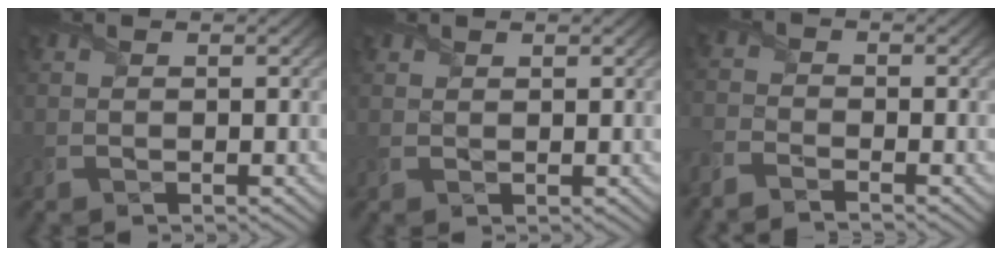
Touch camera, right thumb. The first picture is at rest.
{"total": 0.8, "force": [0.8, 0.2, 0.0], "torque": [0.000, 0.000, 0.018]}
{"total": 3.2, "force": [-3.0, 0.5, 1.0], "torque": [-0.026, -0.007, -0.073]}